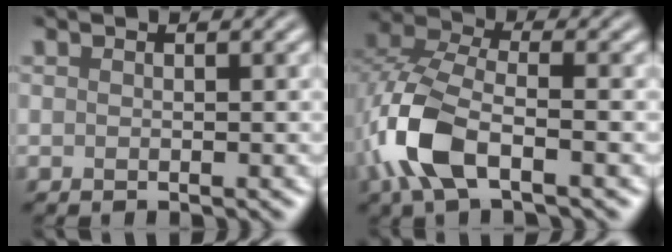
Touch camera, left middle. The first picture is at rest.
{"total": 7.8, "force": [-3.1, 3.7, 6.1], "torque": [-0.148, 0.001, -0.075]}